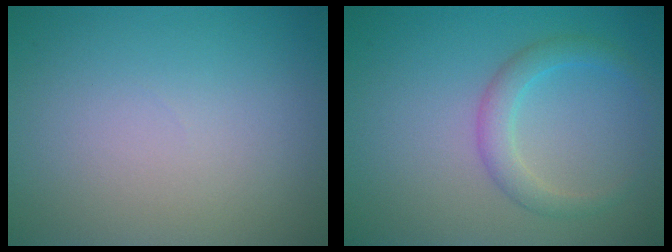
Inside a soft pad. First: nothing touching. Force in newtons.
{"total": 2.4, "press": 2.4, "slide": 0.1}